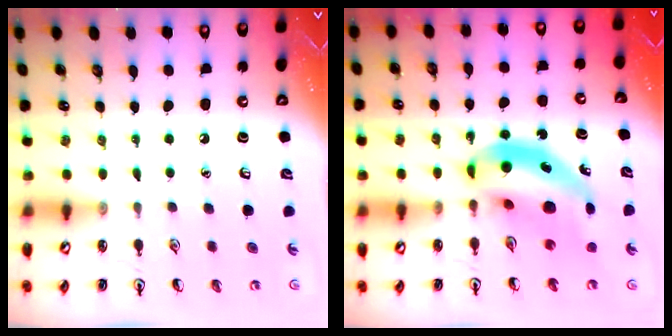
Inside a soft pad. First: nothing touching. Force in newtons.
{"total": 11.4, "press": 10.9, "slide": 3.3}